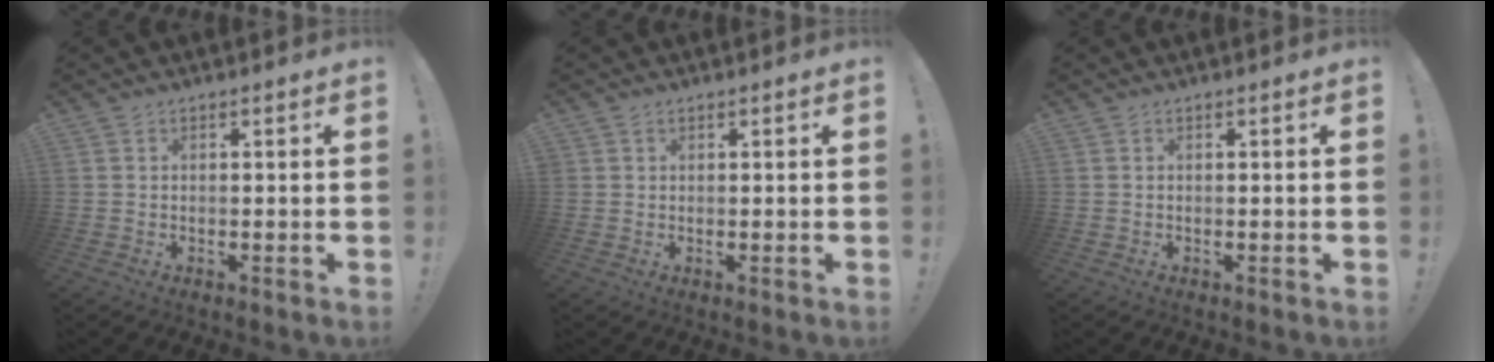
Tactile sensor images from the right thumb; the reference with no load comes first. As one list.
[{"total": 0.6, "force": [0.4, 0.4, 0.0], "torque": [0.008, -0.003, 0.007]}, {"total": 0.0}]